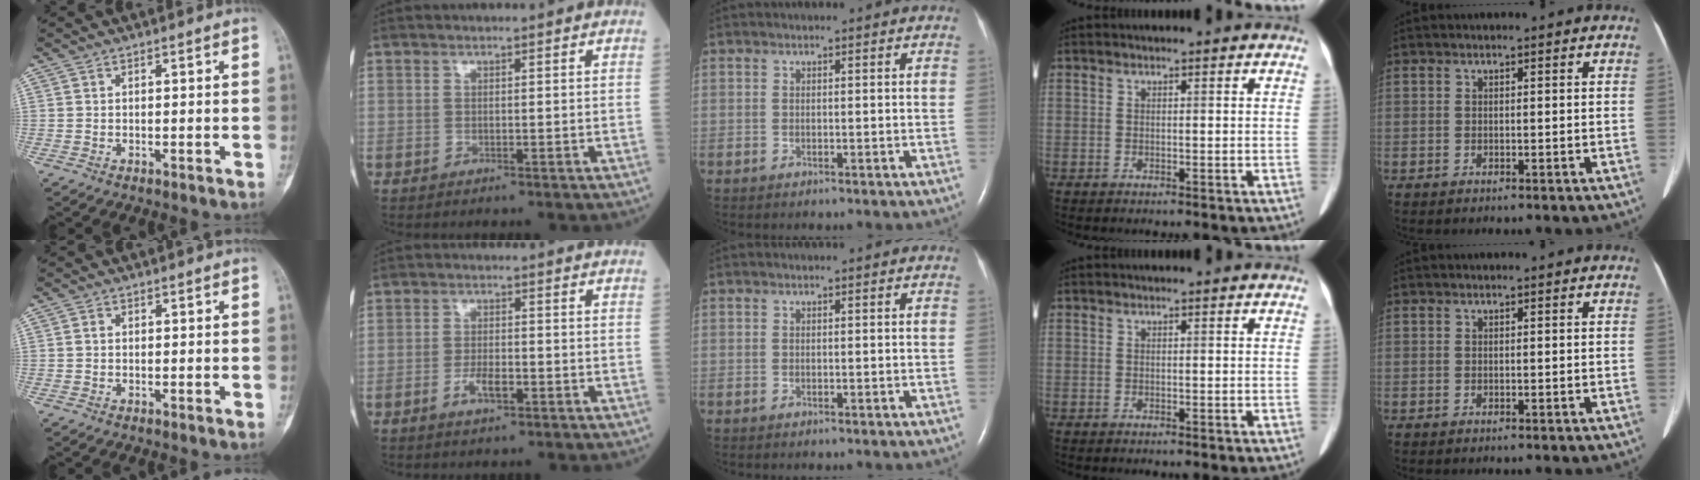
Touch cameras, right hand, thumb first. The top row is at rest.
{"thumb": {"total": 1.0, "force": [0.0, 0.7, 0.8], "torque": [-0.010, 0.000, -0.001]}, "index": {"total": 3.4, "force": [-1.7, 1.1, 2.8], "torque": [-0.055, 0.002, -0.032]}}